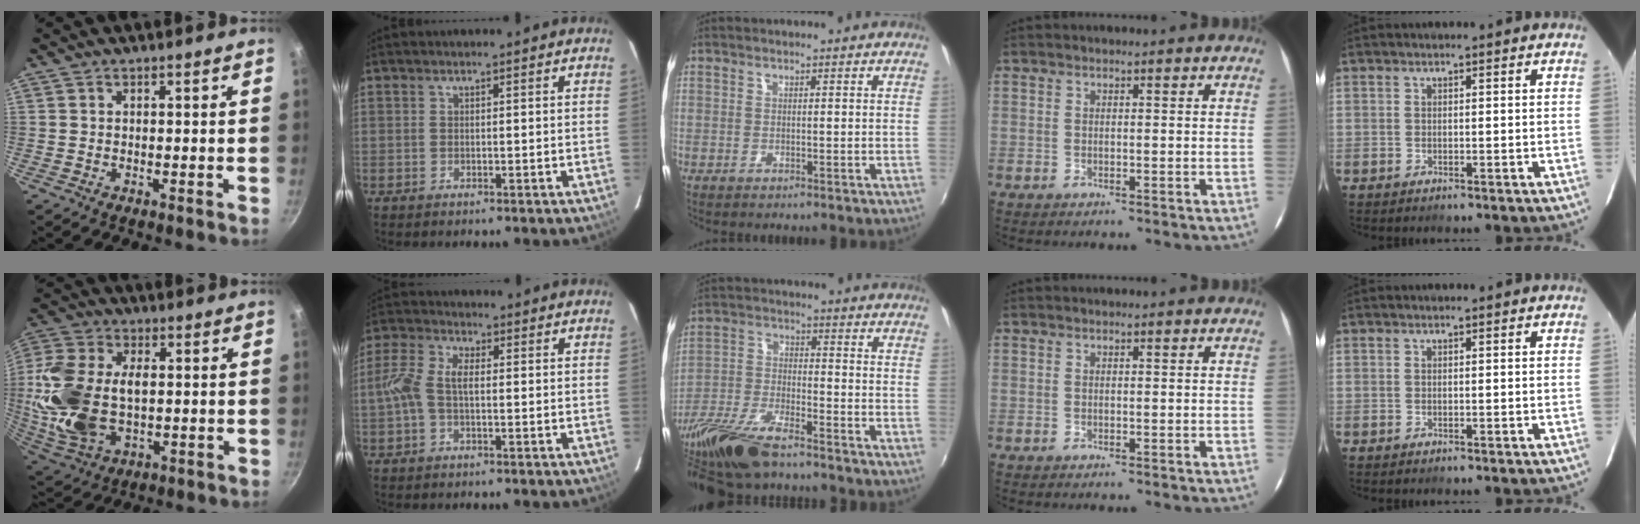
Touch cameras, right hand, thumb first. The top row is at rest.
{"thumb": {"total": 19.6, "force": [0.2, 12.3, 15.3], "torque": [-0.320, 0.007, 0.008]}, "index": {"total": 6.6, "force": [-0.2, 3.2, 5.8], "torque": [-0.131, 0.018, -0.008]}, "middle": {"total": 15.3, "force": [-12.2, 3.5, 8.5], "torque": [-0.187, -0.036, -0.231]}}